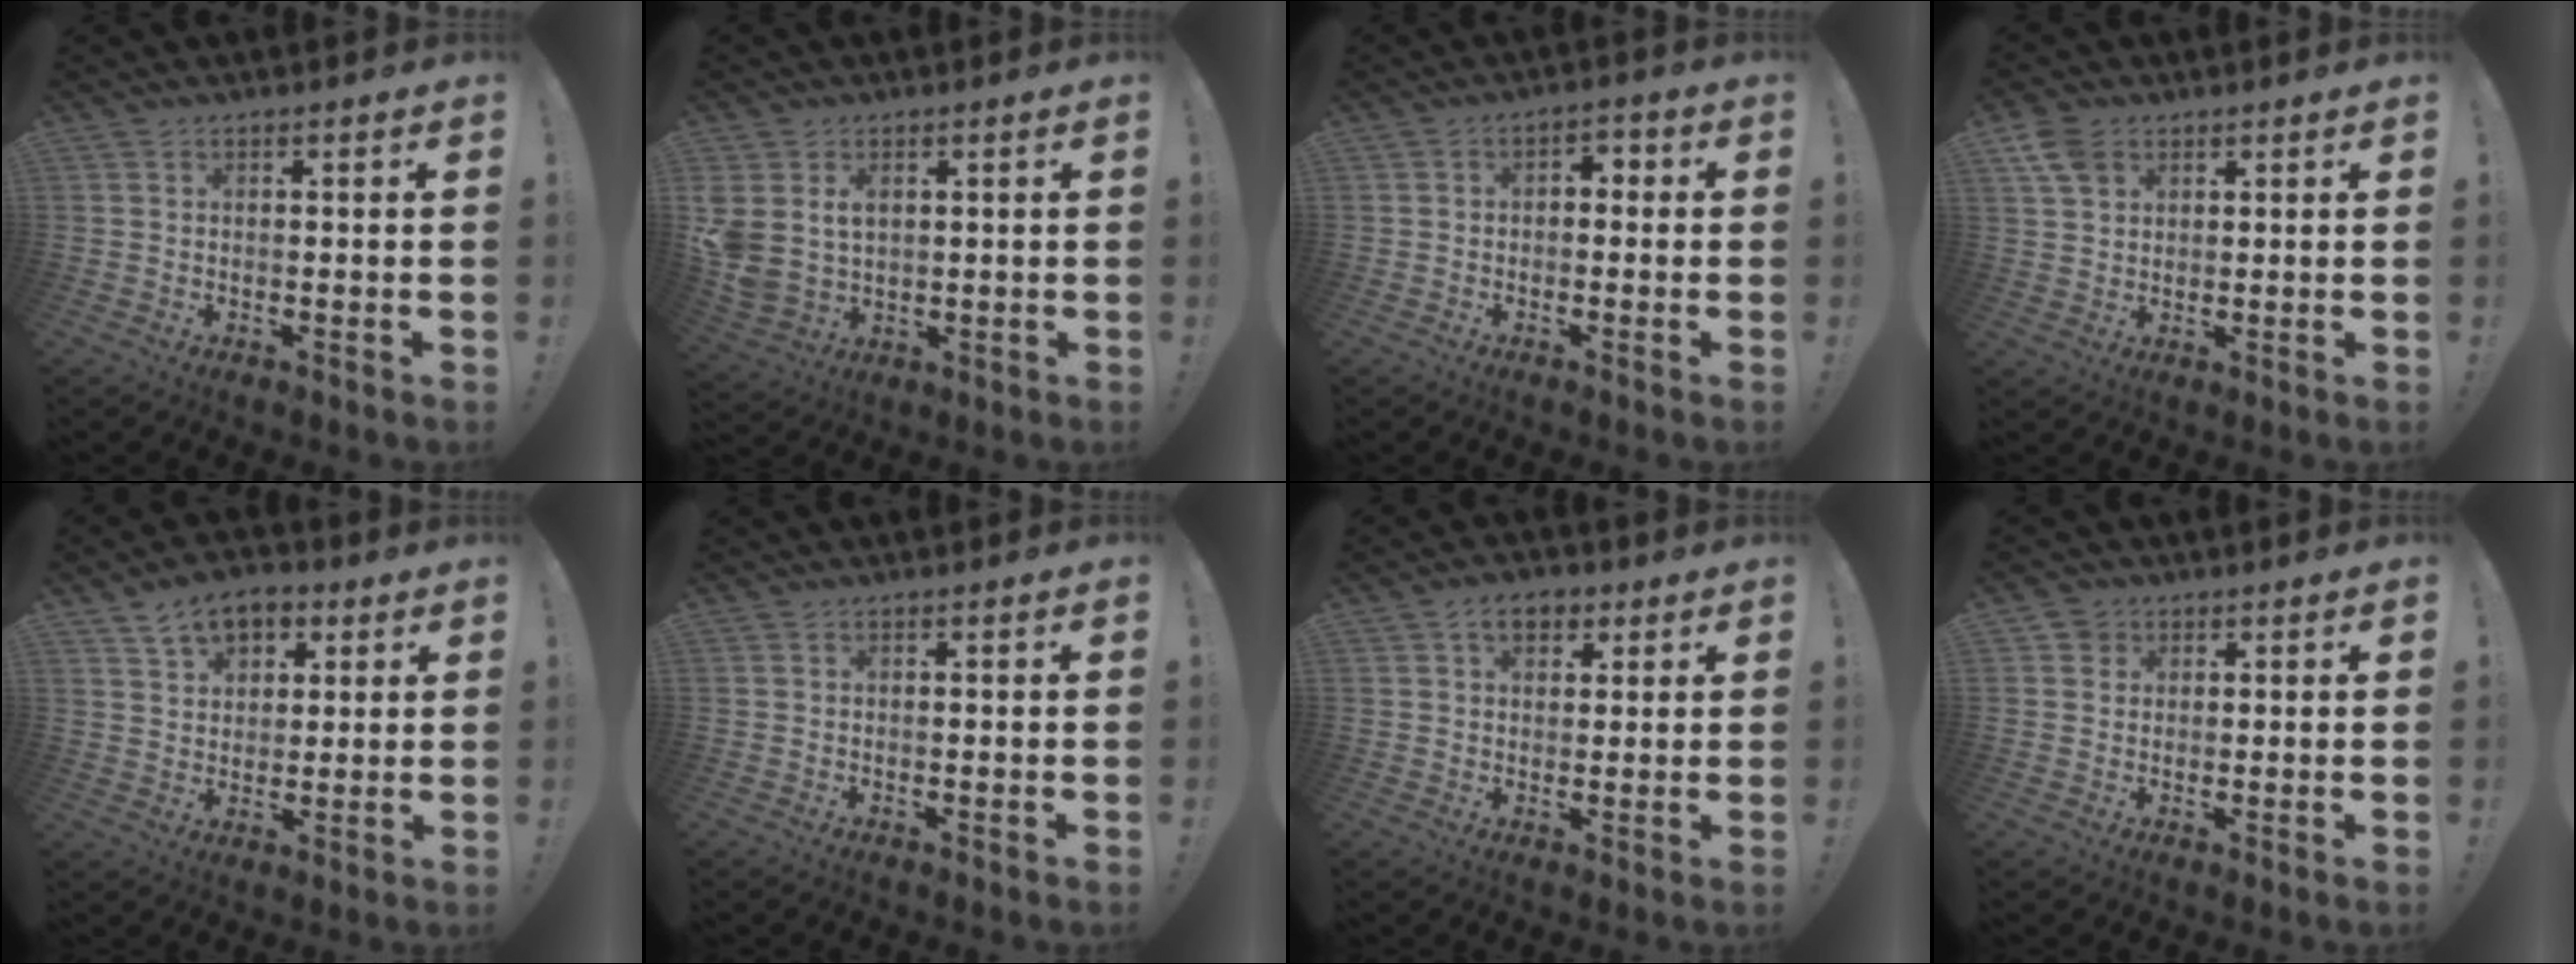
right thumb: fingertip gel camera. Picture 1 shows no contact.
{"total": 7.2, "force": [2.7, 5.4, 3.9], "torque": [-0.078, -0.013, 0.054]}
{"total": 3.0, "force": [-1.6, 2.1, 1.5], "torque": [-0.017, 0.010, -0.032]}
{"total": 6.3, "force": [3.4, 4.2, 3.4], "torque": [-0.058, -0.008, 0.067]}
{"total": 9.8, "force": [5.4, 6.6, 4.8], "torque": [-0.063, -0.021, 0.101]}
{"total": 0.0}
{"total": 6.5, "force": [2.9, 4.5, 3.7], "torque": [-0.040, -0.003, 0.051]}
{"total": 3.2, "force": [1.5, 2.8, 0.7], "torque": [-0.007, -0.003, 0.026]}